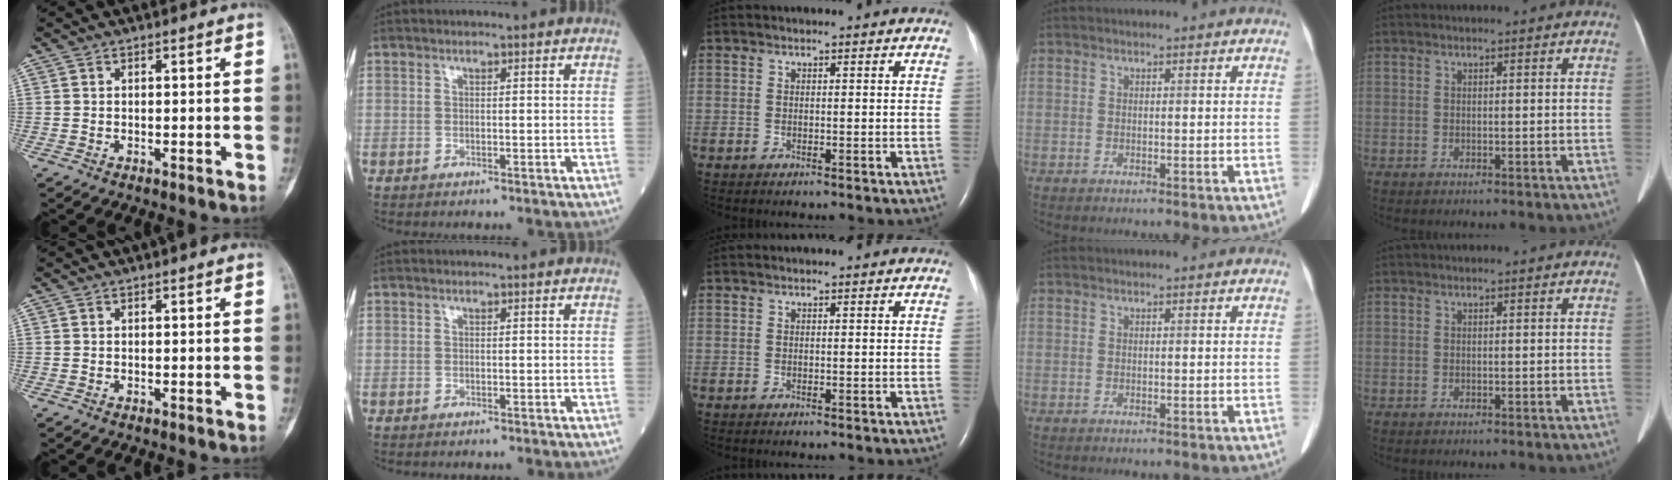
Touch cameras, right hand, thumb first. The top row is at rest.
{}